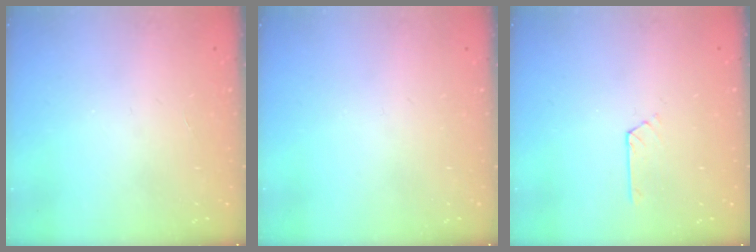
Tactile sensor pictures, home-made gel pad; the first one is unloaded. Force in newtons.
{"total": 0.0}
{"total": 2.1, "press": 2.0, "slide": 0.3}